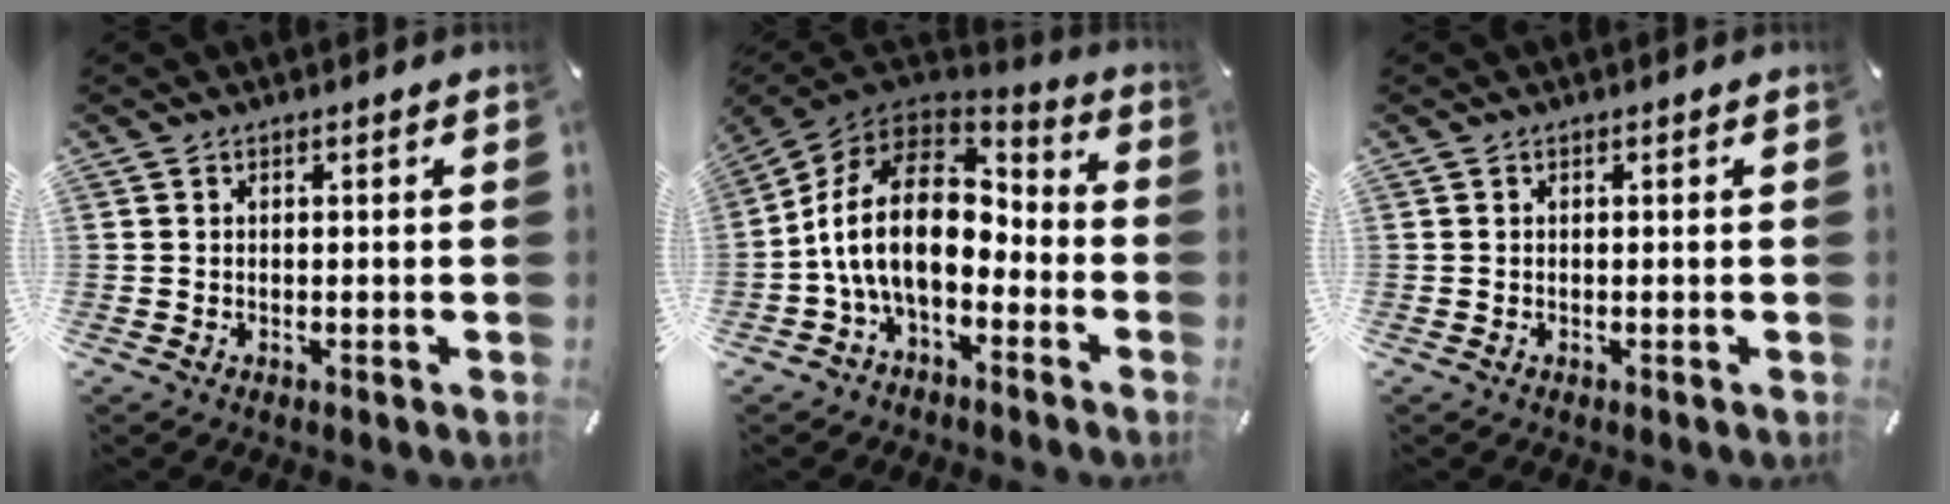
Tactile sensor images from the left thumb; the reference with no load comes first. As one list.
[{"total": 18.1, "force": [-2.2, 11.4, 13.9], "torque": [-0.289, 0.019, -0.038]}, {"total": 0.0}]